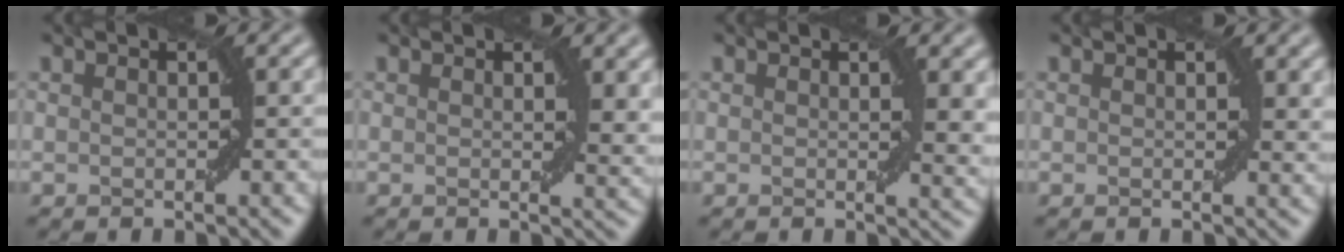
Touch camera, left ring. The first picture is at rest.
{"total": 2.2, "force": [1.0, 0.8, 1.8], "torque": [-0.020, -0.007, 0.018]}
{"total": 2.5, "force": [1.0, 0.8, 2.2], "torque": [-0.024, -0.006, 0.016]}
{"total": 1.2, "force": [0.7, 0.6, 0.8], "torque": [-0.004, -0.004, 0.012]}